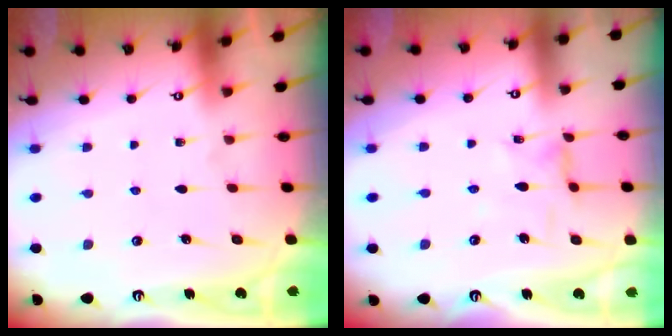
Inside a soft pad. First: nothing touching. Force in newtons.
{"total": 2.5, "press": 2.5, "slide": 0.4}